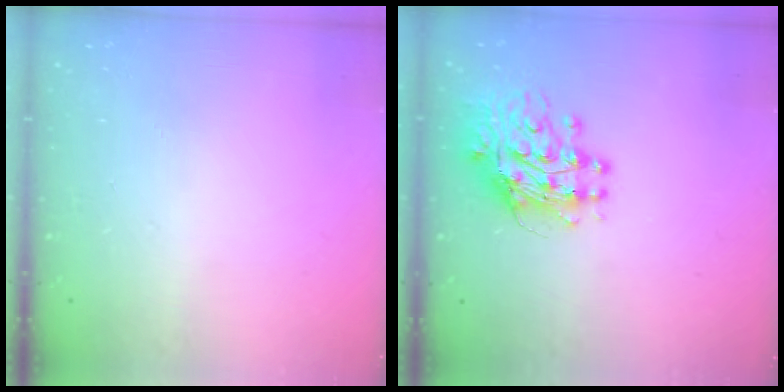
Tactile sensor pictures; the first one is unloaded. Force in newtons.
{"total": 13.5, "press": 13.4, "slide": 1.4}